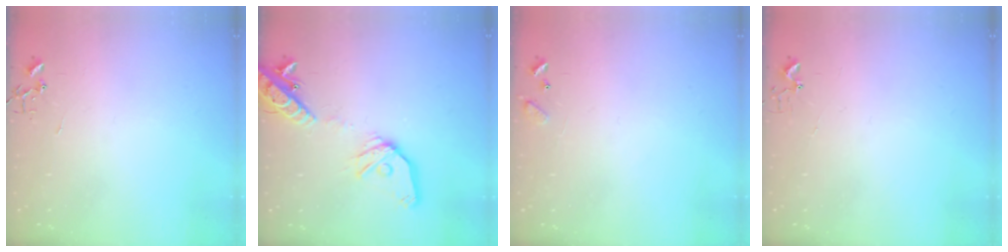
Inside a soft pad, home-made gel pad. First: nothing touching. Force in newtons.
{"total": 17.4, "press": 17.1, "slide": 3.1}
{"total": 6.4, "press": 6.4, "slide": 0.5}
{"total": 2.9, "press": 2.9, "slide": 0.3}